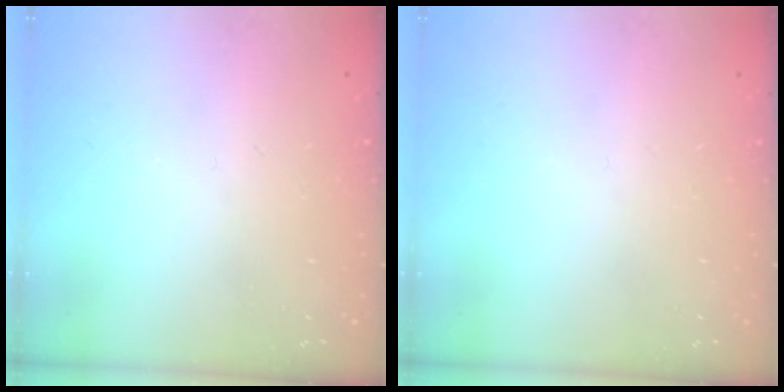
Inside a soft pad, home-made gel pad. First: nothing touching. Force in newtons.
{"total": 0.0}